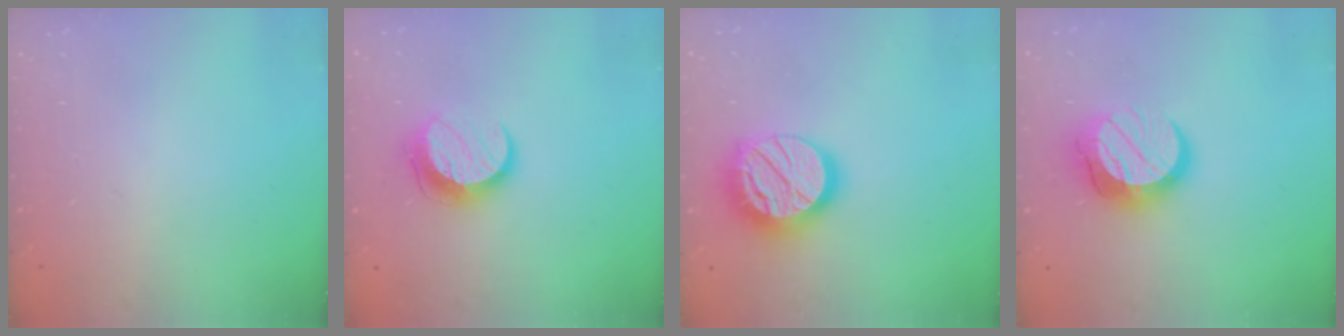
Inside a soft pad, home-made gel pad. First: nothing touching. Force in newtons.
{"total": 10.1, "press": 10.1, "slide": 0.5}
{"total": 18.4, "press": 18.3, "slide": 1.4}
{"total": 13.6, "press": 13.6, "slide": 1.2}